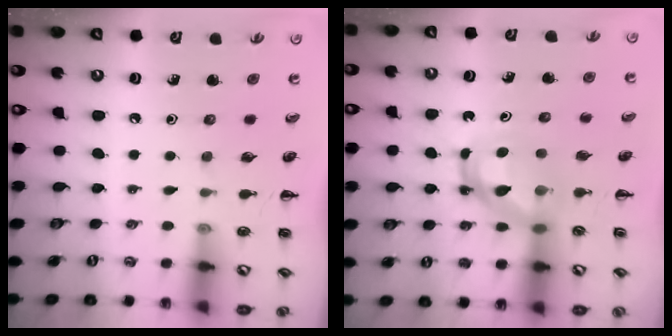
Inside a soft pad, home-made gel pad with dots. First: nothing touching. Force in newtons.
{"total": 6.0, "press": 6.0, "slide": 0.3}